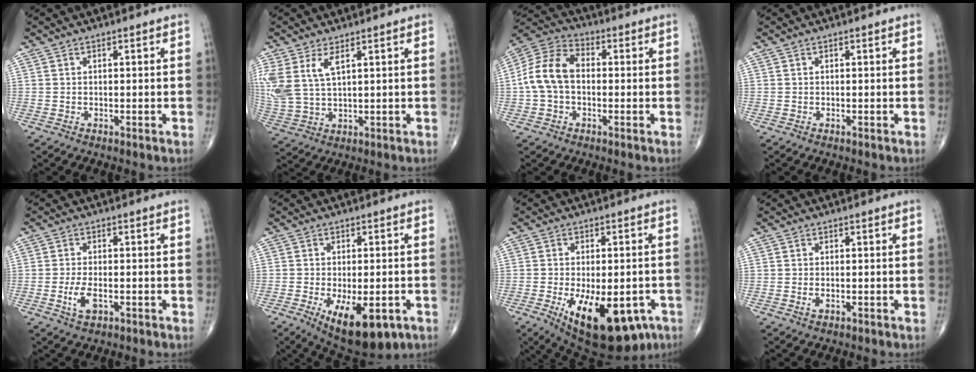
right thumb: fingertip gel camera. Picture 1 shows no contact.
{"total": 9.4, "force": [3.9, 4.3, 7.3], "torque": [-0.179, -0.009, 0.092]}
{"total": 11.1, "force": [-0.5, 7.7, 8.0], "torque": [-0.156, 0.035, -0.021]}
{"total": 0.0}
{"total": 4.2, "force": [-1.4, 2.0, 3.5], "torque": [-0.071, 0.001, -0.023]}
{"total": 13.7, "force": [-5.7, 6.1, 10.9], "torque": [-0.163, -0.004, -0.071]}
{"total": 19.4, "force": [-8.2, 9.2, 14.9], "torque": [-0.193, -0.003, -0.101]}
{"total": 1.2, "force": [-0.4, 0.6, 0.9], "torque": [-0.020, 0.000, -0.007]}